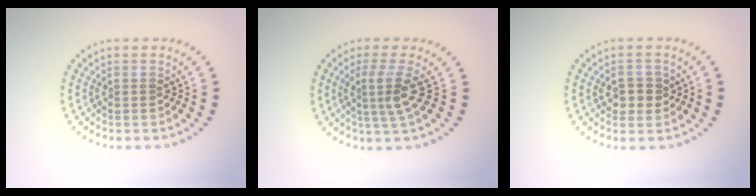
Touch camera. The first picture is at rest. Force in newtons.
{"total": 2.8, "press": 2.1, "slide": 1.9}
{"total": 2.4, "press": 2.3, "slide": 0.5}